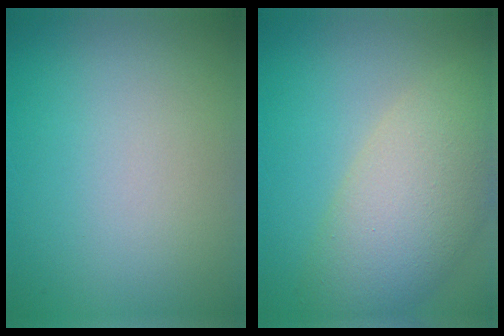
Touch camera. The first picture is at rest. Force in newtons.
{"total": 7.5, "press": 7.5, "slide": 0.6}